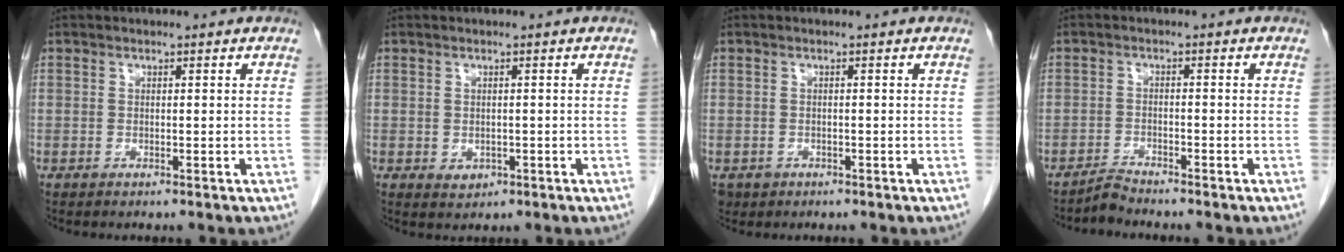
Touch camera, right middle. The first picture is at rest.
{"total": 1.6, "force": [-0.4, 1.3, 0.8], "torque": [-0.016, -0.001, 0.002]}
{"total": 2.2, "force": [-1.2, 1.8, 0.3], "torque": [-0.008, 0.001, -0.016]}
{"total": 2.1, "force": [-2.0, -0.3, -0.2], "torque": [0.003, -0.011, -0.037]}